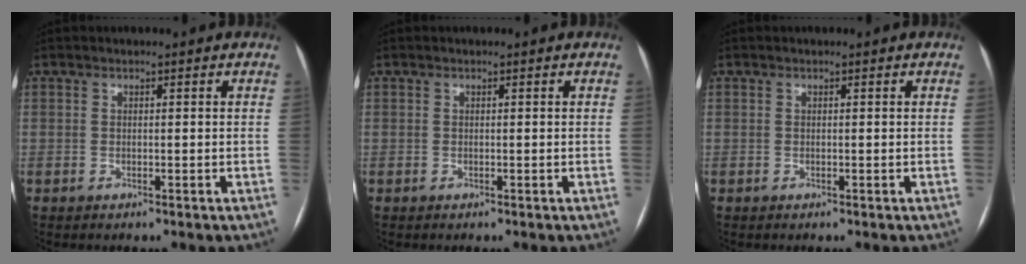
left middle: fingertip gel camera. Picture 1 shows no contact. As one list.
[{"total": 0.0}, {"total": 0.0}]